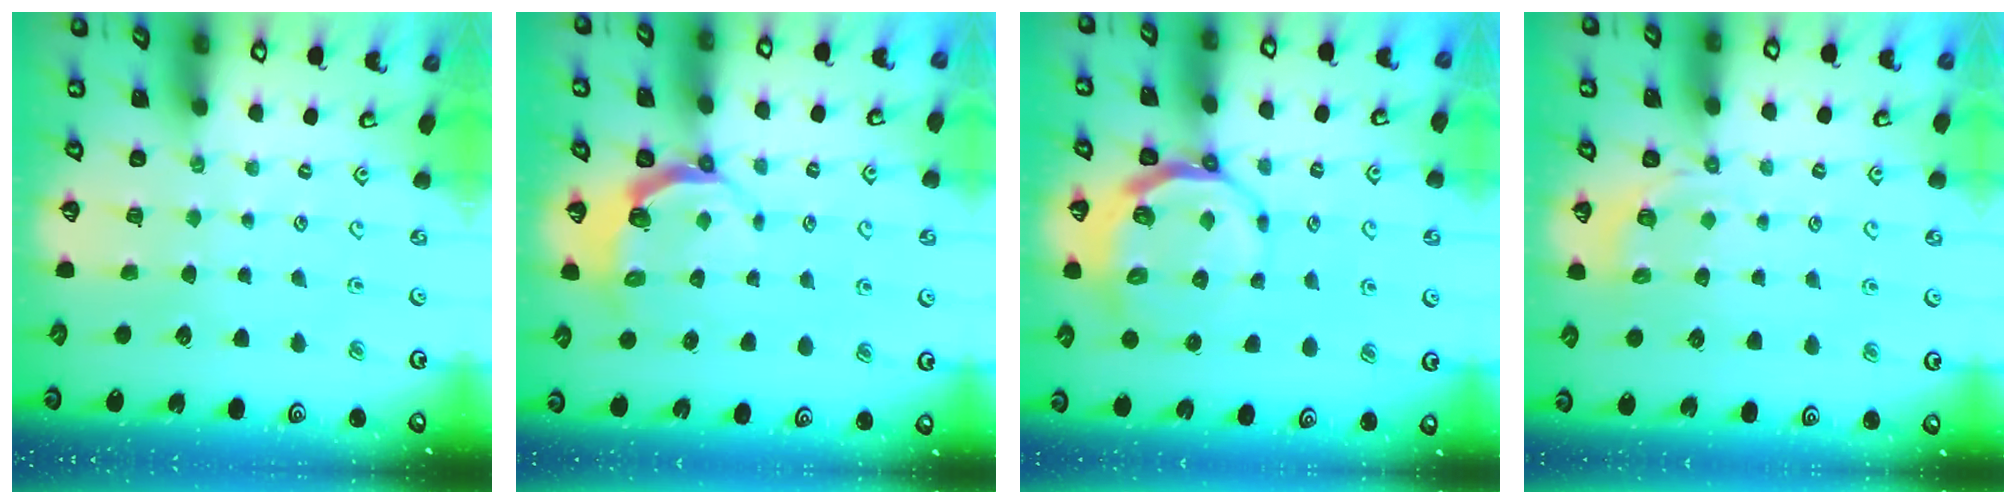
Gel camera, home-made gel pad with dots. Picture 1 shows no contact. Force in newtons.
{"total": 4.9, "press": 4.0, "slide": 2.8}
{"total": 7.4, "press": 6.6, "slide": 3.5}
{"total": 2.9, "press": 2.2, "slide": 1.8}